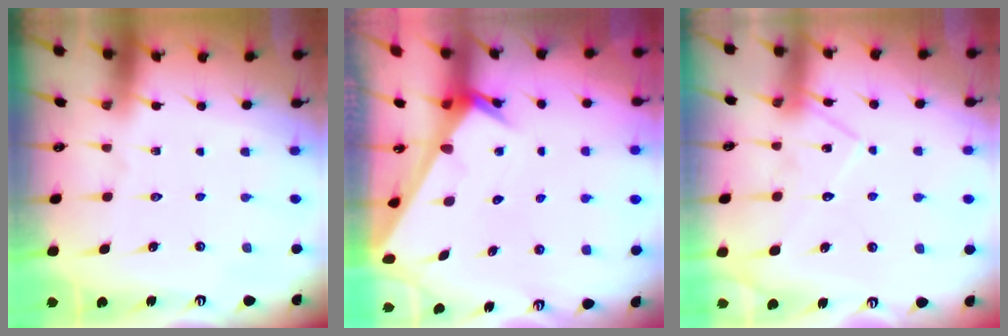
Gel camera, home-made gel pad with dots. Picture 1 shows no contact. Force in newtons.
{"total": 2.1, "press": 2.1, "slide": 0.1}
{"total": 12.4, "press": 12.4, "slide": 1.0}